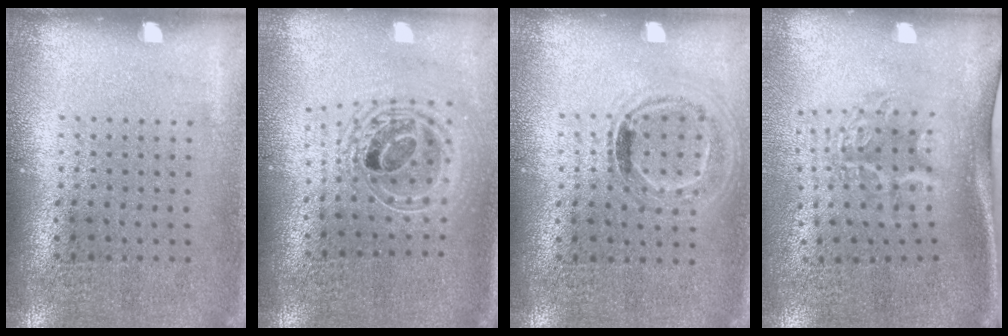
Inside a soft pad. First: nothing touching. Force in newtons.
{"total": 2.0, "press": 1.6, "slide": 1.2}
{"total": 1.0, "press": 0.9, "slide": 0.5}
{"total": 1.9, "press": 1.3, "slide": 1.4}